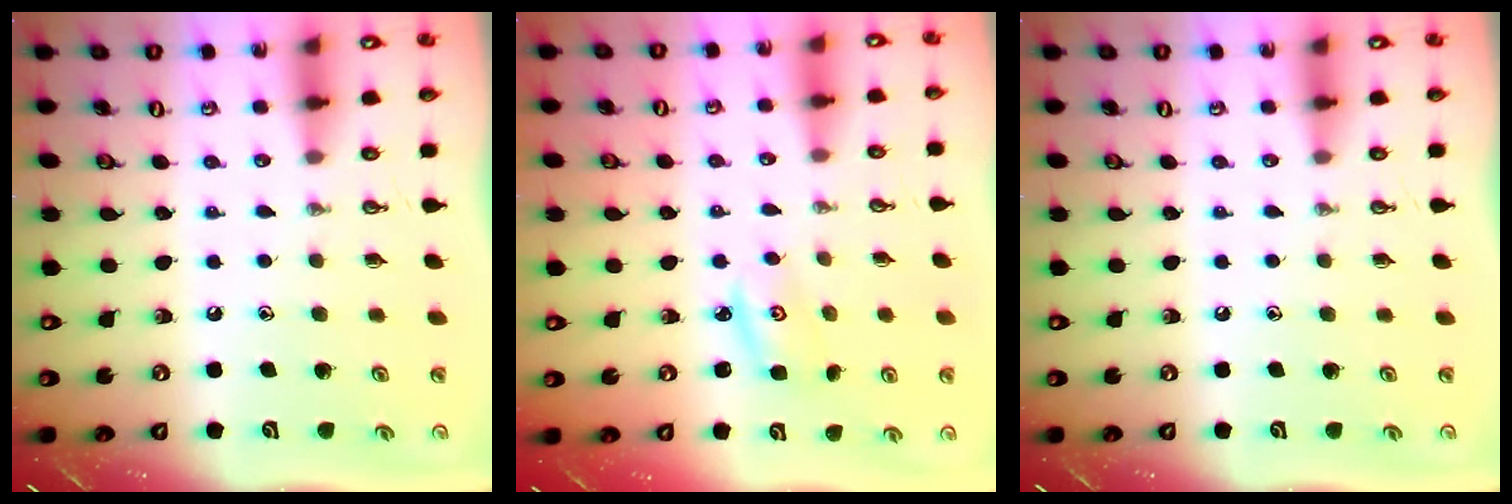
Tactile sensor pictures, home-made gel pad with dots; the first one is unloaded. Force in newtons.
{"total": 2.6, "press": 2.6, "slide": 0.2}
{"total": 0.0}